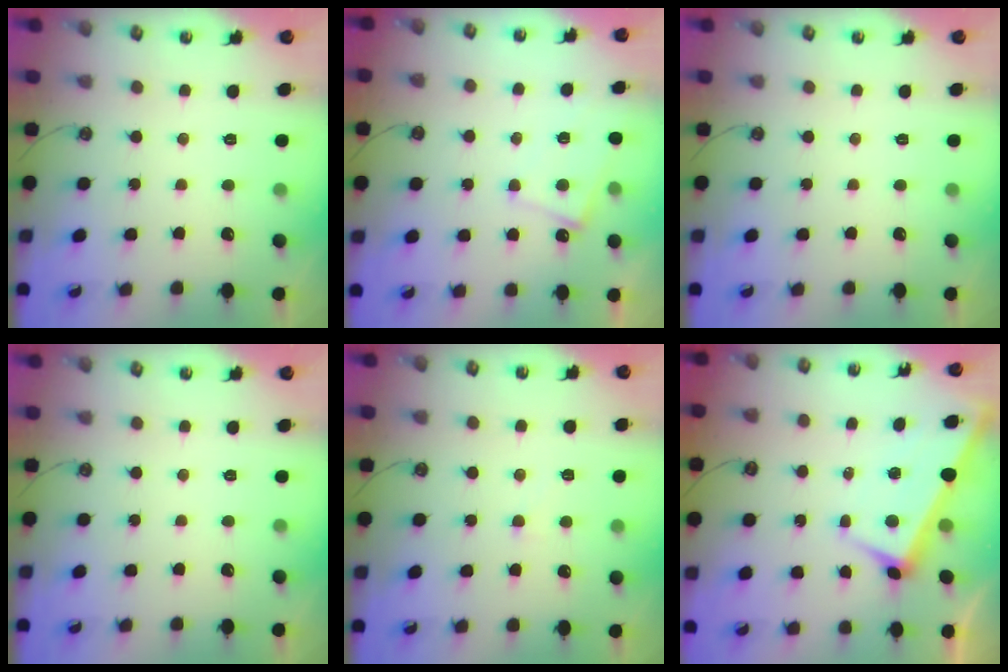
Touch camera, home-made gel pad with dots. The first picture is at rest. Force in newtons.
{"total": 4.2, "press": 4.2, "slide": 0.4}
{"total": 0.0}
{"total": 0.0}
{"total": 4.4, "press": 4.4, "slide": 0.6}
{"total": 3.0, "press": 2.9, "slide": 0.6}